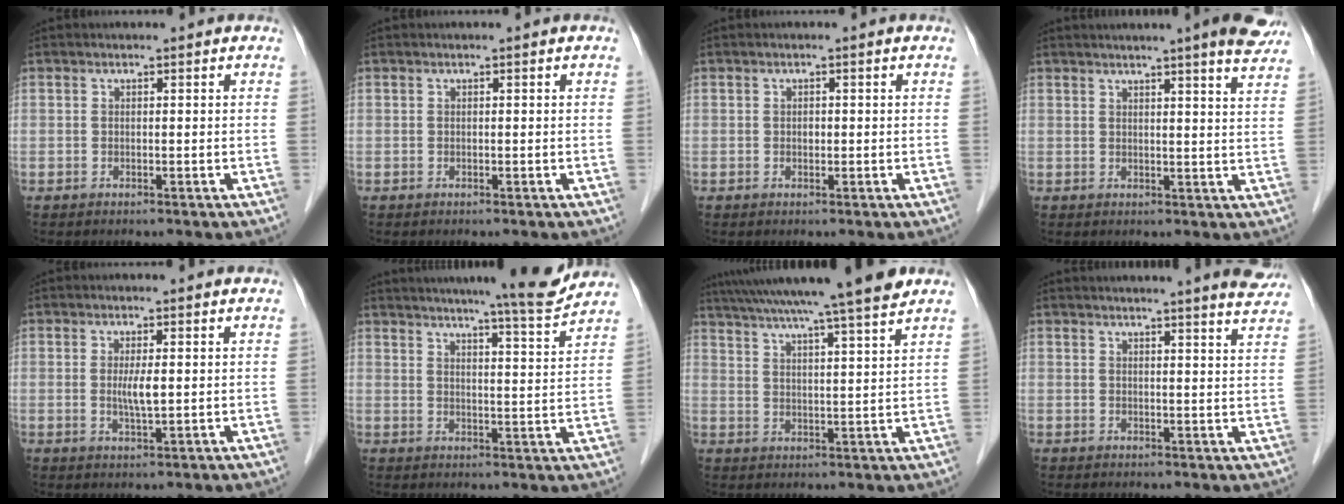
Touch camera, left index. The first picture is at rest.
{"total": 0.0}
{"total": 0.7, "force": [0.0, 0.5, 0.5], "torque": [-0.011, 0.001, 0.000]}
{"total": 10.0, "force": [8.2, -0.2, 5.7], "torque": [-0.067, -0.005, 0.078]}
{"total": 3.1, "force": [0.2, 0.4, 3.0], "torque": [-0.061, -0.005, 0.006]}
{"total": 11.7, "force": [10.7, -0.7, 4.8], "torque": [-0.073, -0.014, 0.137]}
{"total": 19.2, "force": [16.6, -1.2, 9.6], "torque": [-0.170, 0.004, 0.238]}
{"total": 10.0, "force": [9.1, -0.4, 4.0], "torque": [-0.050, -0.016, 0.089]}